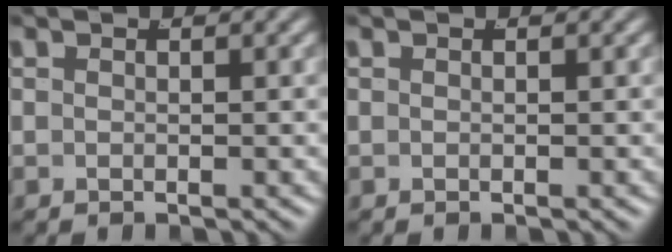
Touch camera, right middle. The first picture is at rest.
{"total": 0.0}